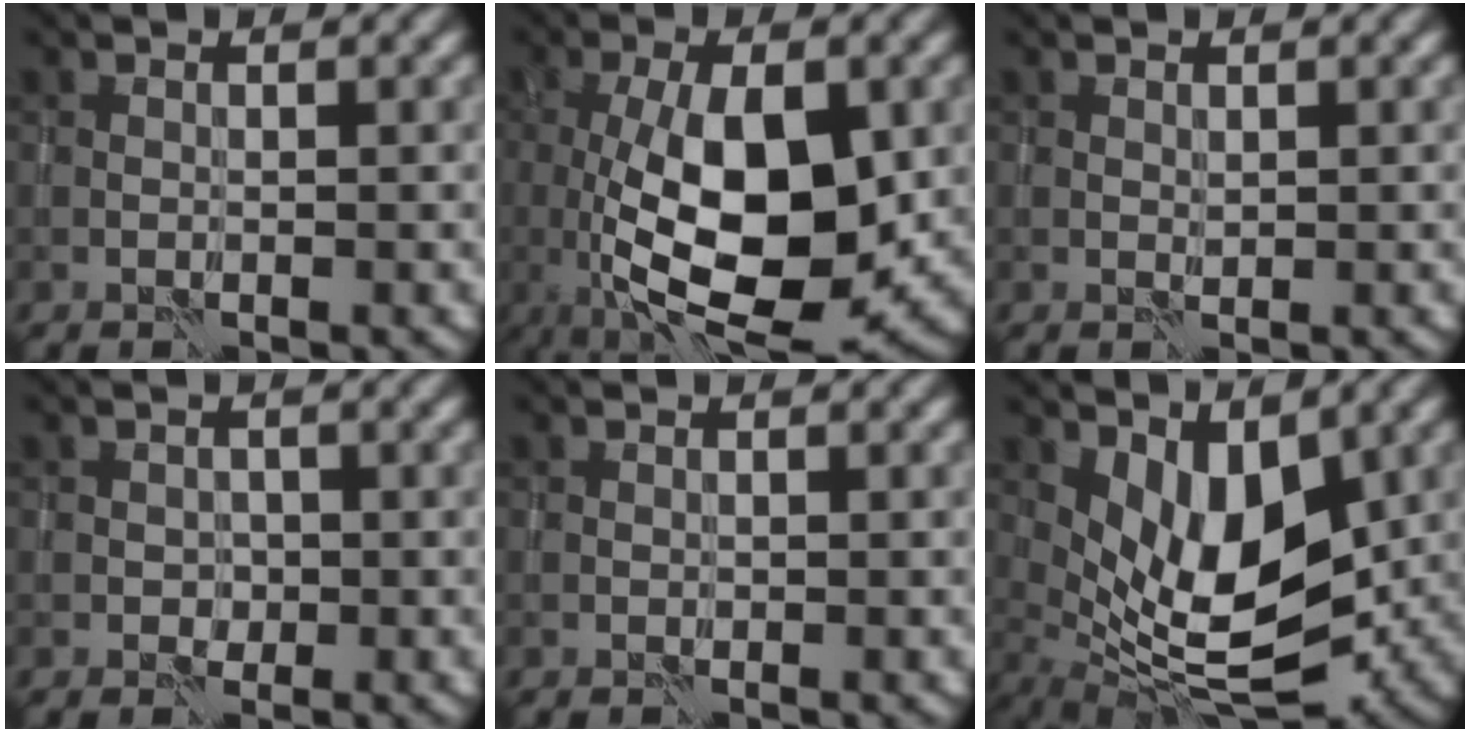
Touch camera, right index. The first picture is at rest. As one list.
[{"total": 11.9, "force": [-1.2, 4.8, 10.8], "torque": [-0.189, -0.015, -0.013]}, {"total": 0.0}, {"total": 0.8, "force": [-0.1, 0.8, 0.2], "torque": [-0.006, -0.002, -0.001]}, {"total": 0.0}, {"total": 7.5, "force": [1.7, 3.7, 6.3], "torque": [-0.117, -0.017, 0.034]}]